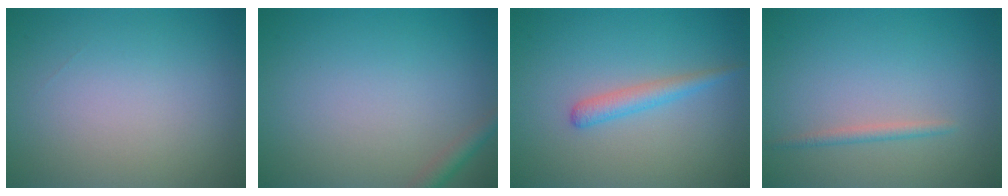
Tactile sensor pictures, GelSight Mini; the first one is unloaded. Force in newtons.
{"total": 1.5, "press": 1.5, "slide": 0.0}
{"total": 1.9, "press": 1.9, "slide": 0.0}
{"total": 1.1, "press": 1.1, "slide": 0.0}